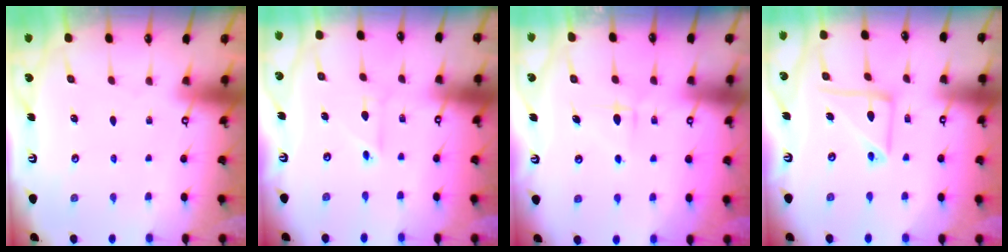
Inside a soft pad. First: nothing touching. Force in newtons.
{"total": 3.0, "press": 3.0, "slide": 0.3}
{"total": 5.9, "press": 5.9, "slide": 0.9}
{"total": 12.3, "press": 12.2, "slide": 1.3}